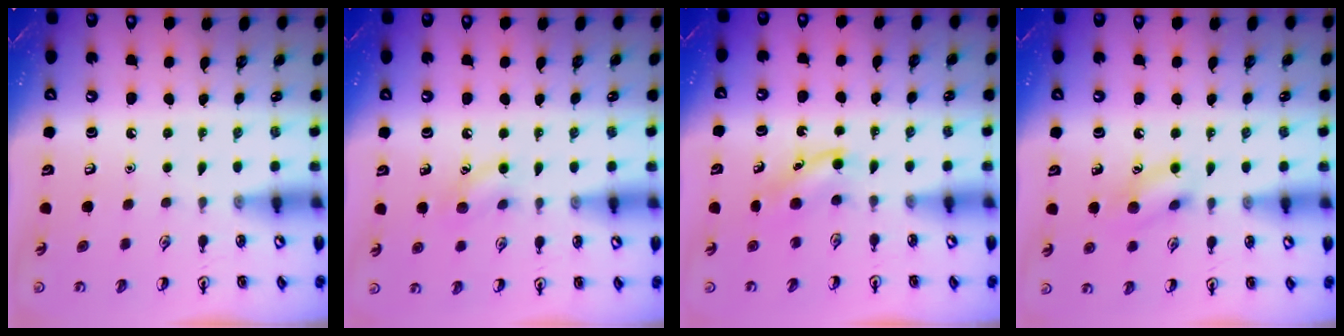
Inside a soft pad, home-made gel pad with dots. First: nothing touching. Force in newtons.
{"total": 7.9, "press": 7.6, "slide": 1.8}
{"total": 3.7, "press": 3.5, "slide": 1.2}
{"total": 9.3, "press": 9.2, "slide": 1.4}